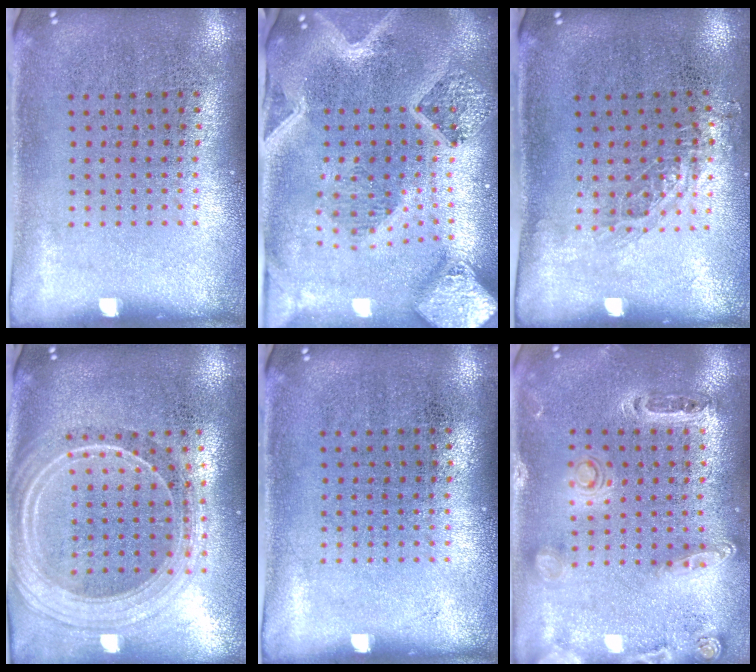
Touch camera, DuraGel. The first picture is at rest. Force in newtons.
{"total": 4.0, "press": 3.1, "slide": 2.6}
{"total": 0.7, "press": 0.7, "slide": 0.1}
{"total": 2.3, "press": 2.0, "slide": 1.1}
{"total": 0.0}
{"total": 1.0, "press": 1.0, "slide": 0.3}